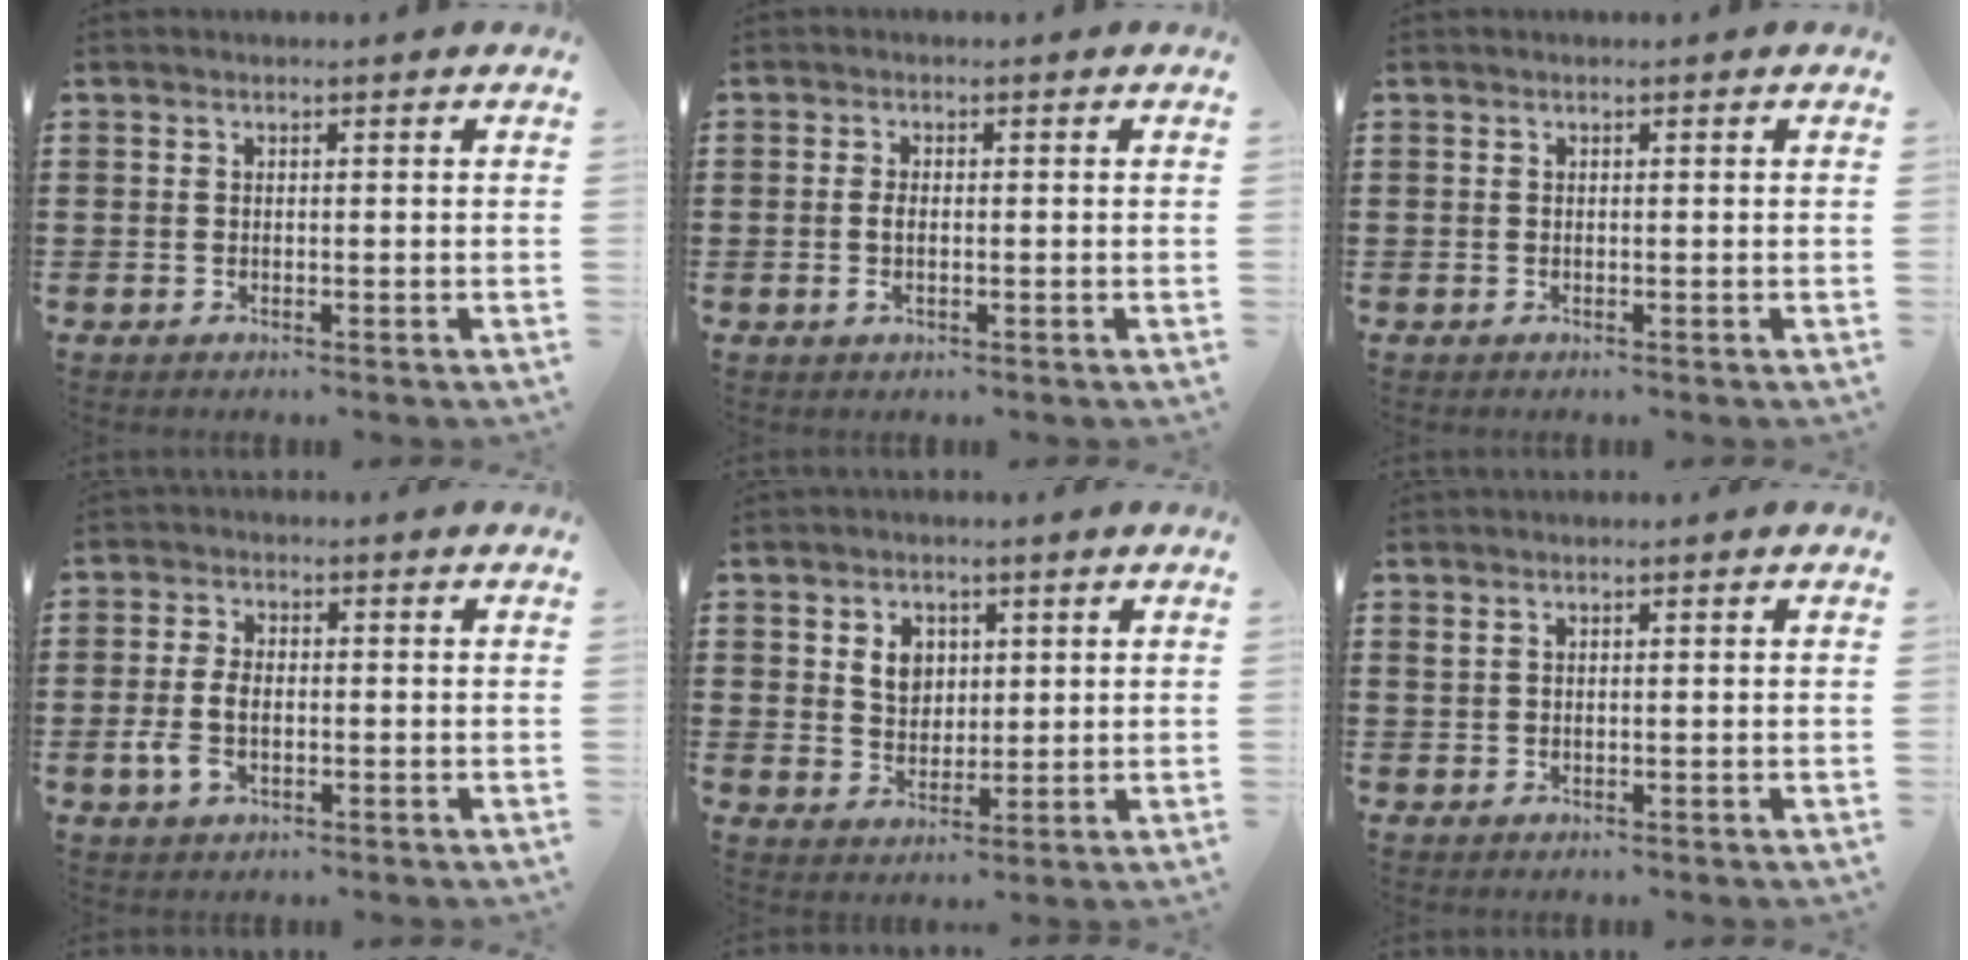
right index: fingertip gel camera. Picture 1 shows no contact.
{"total": 2.2, "force": [-0.3, 0.9, 2.0], "torque": [-0.053, -0.005, -0.010]}
{"total": 0.0}
{"total": 4.4, "force": [-1.0, 2.5, 3.5], "torque": [-0.085, -0.004, -0.021]}
{"total": 4.3, "force": [1.3, 3.5, 2.1], "torque": [-0.047, 0.010, 0.021]}
{"total": 0.7, "force": [0.5, 0.2, 0.4], "torque": [-0.011, 0.000, 0.010]}